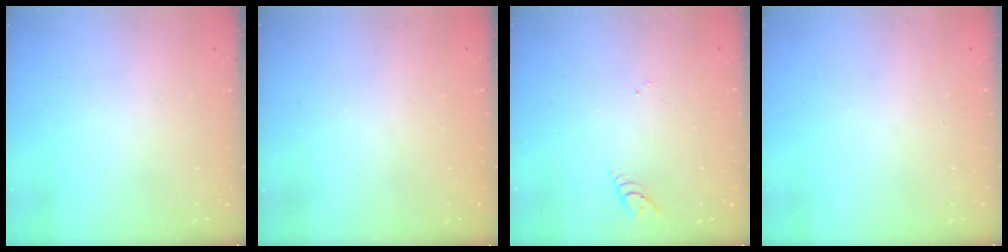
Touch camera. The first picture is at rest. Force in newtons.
{"total": 0.0}
{"total": 2.9, "press": 2.8, "slide": 0.3}
{"total": 2.7, "press": 2.7, "slide": 0.3}